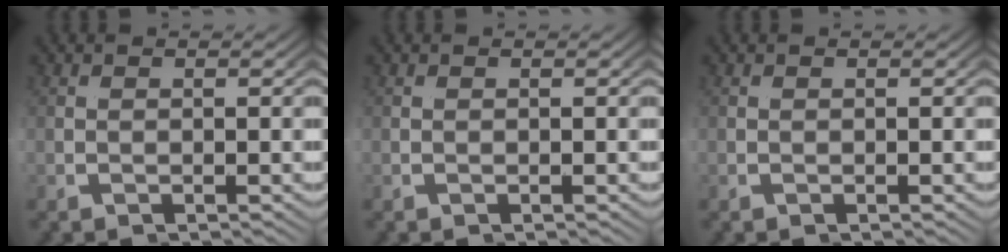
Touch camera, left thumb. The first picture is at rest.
{"total": 0.0}
{"total": 0.0}